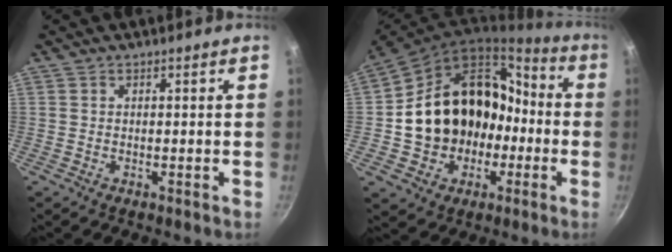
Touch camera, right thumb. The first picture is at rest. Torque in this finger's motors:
{"motor_torque": [2.51, 2.51, 1.41, -1.36, 0.22]}